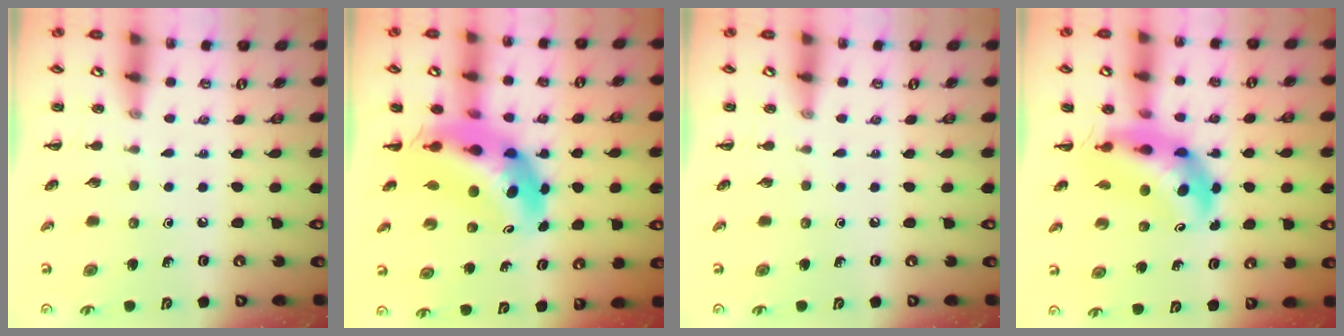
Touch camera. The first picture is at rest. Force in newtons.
{"total": 9.2, "press": 8.7, "slide": 2.9}
{"total": 0.0}
{"total": 7.4, "press": 7.2, "slide": 1.8}